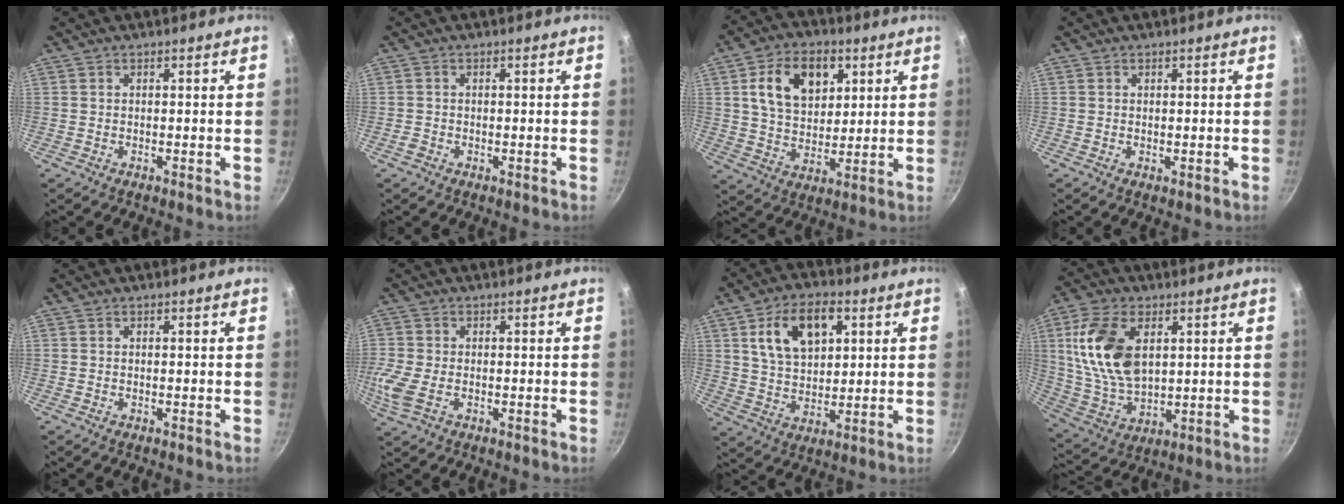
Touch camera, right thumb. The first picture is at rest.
{"total": 0.6, "force": [-0.3, 0.4, 0.3], "torque": [-0.005, 0.000, -0.007]}
{"total": 14.0, "force": [4.8, 9.5, 9.2], "torque": [-0.125, -0.008, 0.078]}
{"total": 0.6, "force": [0.0, 0.2, 0.5], "torque": [-0.007, -0.003, 0.000]}
{"total": 0.0}
{"total": 6.0, "force": [-1.3, 3.6, 4.6], "torque": [-0.108, -0.006, -0.030]}
{"total": 13.5, "force": [4.7, 8.3, 9.5], "torque": [-0.135, -0.005, 0.082]}
{"total": 16.2, "force": [4.2, 9.5, 12.4], "torque": [-0.221, -0.014, 0.092]}